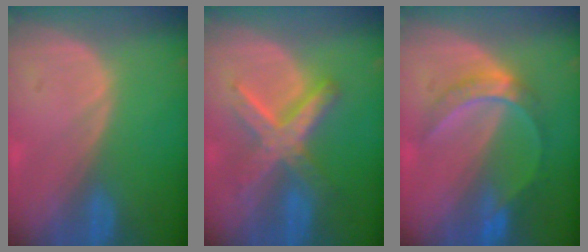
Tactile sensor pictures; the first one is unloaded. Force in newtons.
{"total": 7.6, "press": 7.6, "slide": 0.5}
{"total": 6.1, "press": 5.8, "slide": 1.8}